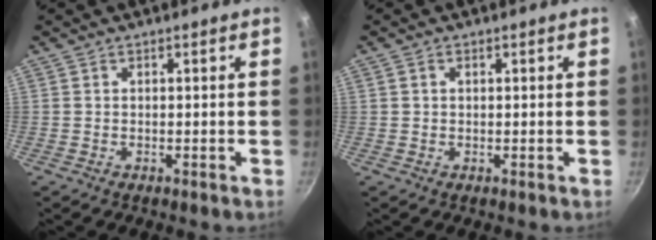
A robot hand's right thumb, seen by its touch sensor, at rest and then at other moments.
{"total": 1.0, "force": [0.3, 0.8, 0.6], "torque": [-0.008, 0.004, 0.005]}